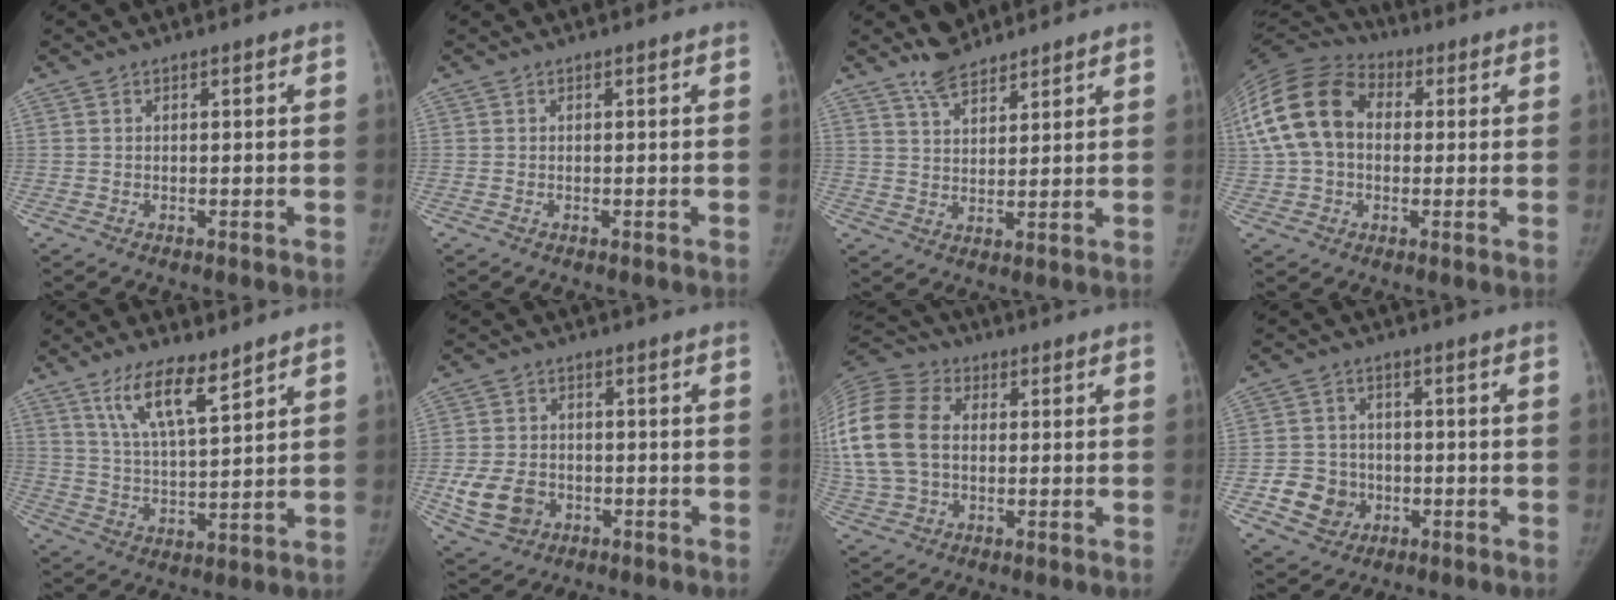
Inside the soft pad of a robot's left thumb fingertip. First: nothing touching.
{"total": 0.0}
{"total": 5.5, "force": [4.9, 2.0, 1.4], "torque": [-0.012, -0.033, 0.097]}
{"total": 17.6, "force": [2.1, 12.9, 11.8], "torque": [-0.242, 0.033, 0.031]}
{"total": 9.8, "force": [6.7, 2.3, 6.8], "torque": [-0.116, -0.039, 0.132]}
{"total": 8.0, "force": [-2.5, 6.3, 4.2], "torque": [-0.070, 0.005, -0.038]}
{"total": 21.6, "force": [2.3, 15.5, 14.9], "torque": [-0.367, 0.033, 0.049]}
{"total": 7.6, "force": [-2.2, 6.9, 2.3], "torque": [-0.011, 0.013, -0.033]}